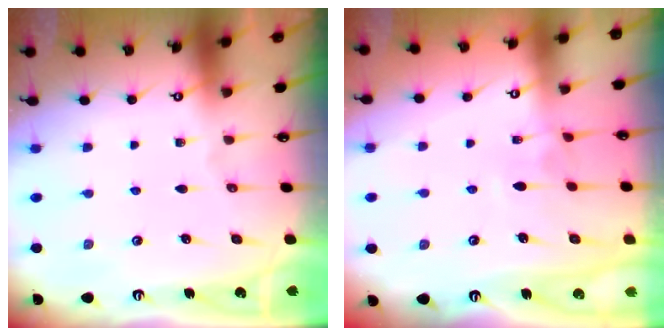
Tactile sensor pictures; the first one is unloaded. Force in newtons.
{"total": 3.9, "press": 3.9, "slide": 0.1}